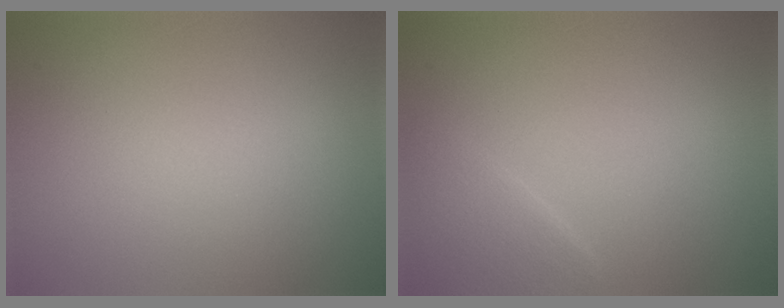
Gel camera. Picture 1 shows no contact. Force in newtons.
{"total": 2.1, "press": 2.1, "slide": 0.1}